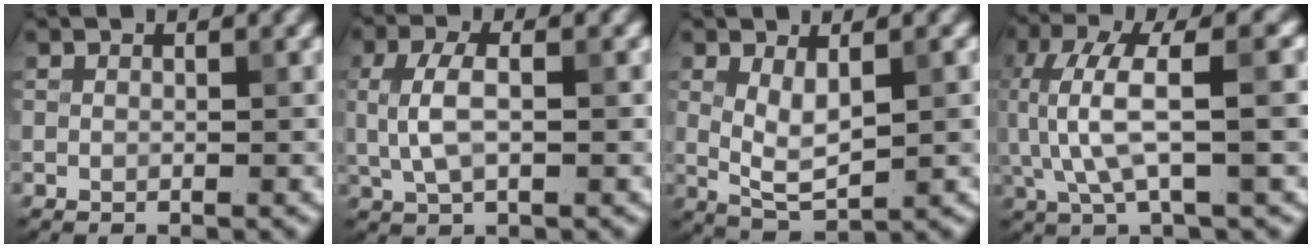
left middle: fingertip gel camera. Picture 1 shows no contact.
{"total": 3.6, "force": [0.2, 1.6, 3.3], "torque": [-0.074, 0.003, 0.004]}
{"total": 3.5, "force": [0.7, 1.1, 3.2], "torque": [-0.065, -0.007, 0.018]}
{"total": 7.3, "force": [0.8, 2.0, 6.9], "torque": [-0.144, 0.009, 0.014]}